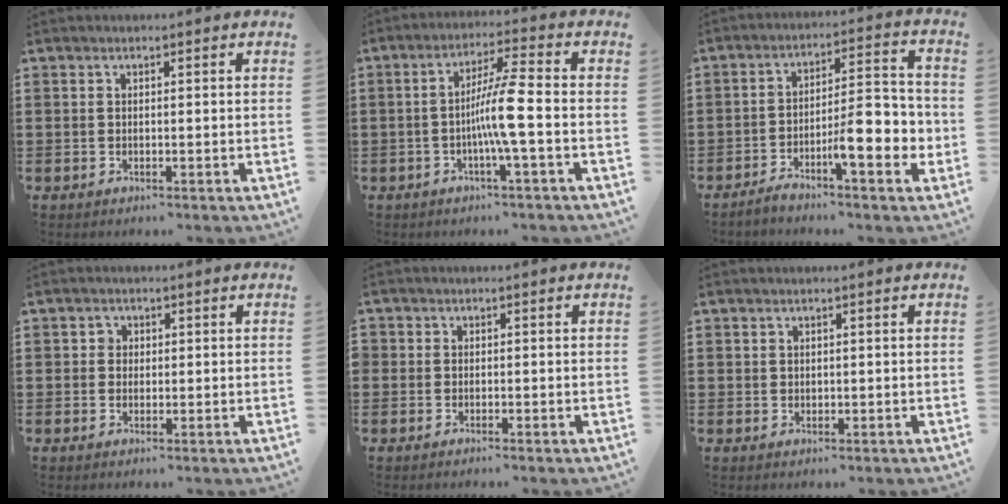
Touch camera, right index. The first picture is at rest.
{"total": 7.3, "force": [-1.5, -0.1, 7.2], "torque": [-0.133, -0.006, -0.034]}
{"total": 8.8, "force": [-3.6, 1.9, 7.8], "torque": [-0.112, -0.009, -0.065]}
{"total": 1.4, "force": [0.2, 1.3, 0.3], "torque": [-0.012, 0.007, 0.003]}
{"total": 0.8, "force": [-0.5, 0.7, 0.1], "torque": [-0.002, 0.003, -0.012]}
{"total": 0.8, "force": [0.6, 0.6, 0.1], "torque": [-0.004, 0.001, 0.011]}